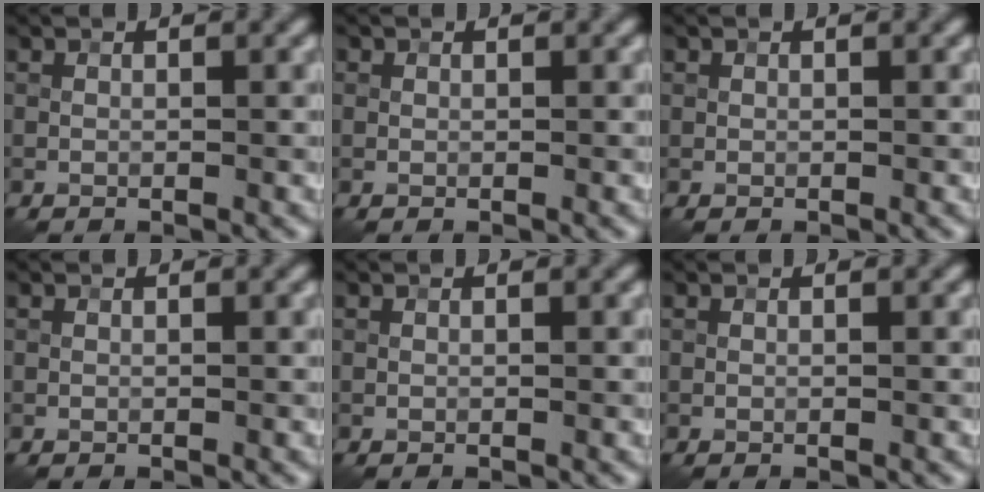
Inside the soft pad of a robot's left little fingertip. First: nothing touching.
{"total": 0.8, "force": [0.4, 0.7, 0.0], "torque": [0.010, -0.003, 0.001]}
{"total": 0.5, "force": [0.2, 0.5, -0.2], "torque": [0.012, -0.001, 0.002]}
{"total": 0.0}
{"total": 0.0}
{"total": 0.0}